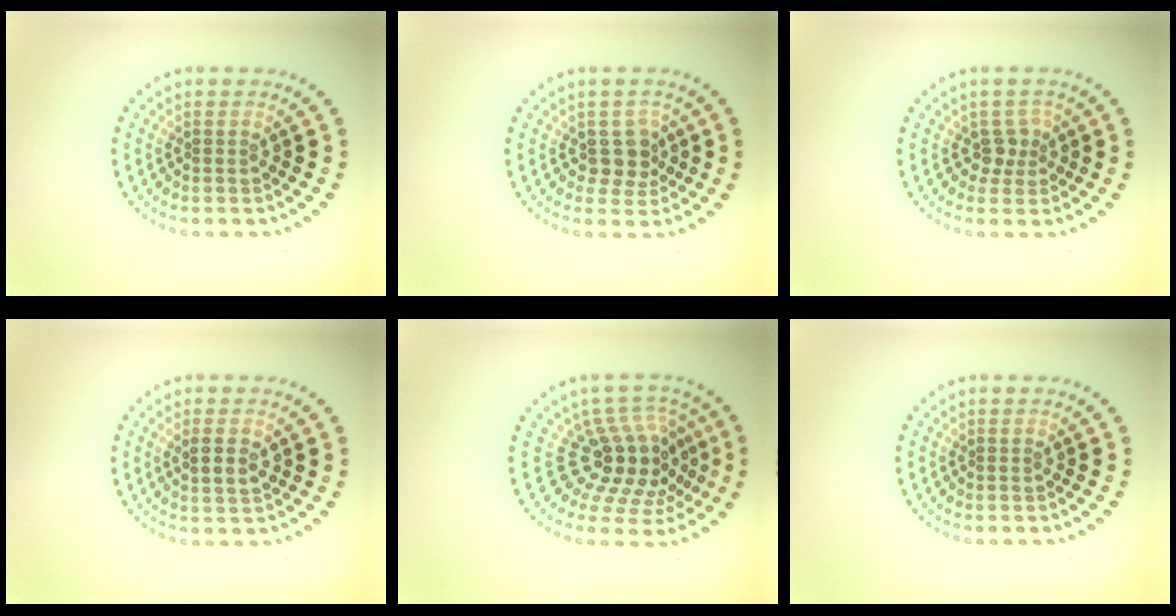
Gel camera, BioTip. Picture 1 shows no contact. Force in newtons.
{"total": 2.4, "press": 1.9, "slide": 1.4}
{"total": 1.8, "press": 1.3, "slide": 1.3}
{"total": 2.0, "press": 1.9, "slide": 0.6}
{"total": 5.2, "press": 3.7, "slide": 3.7}
{"total": 0.0}